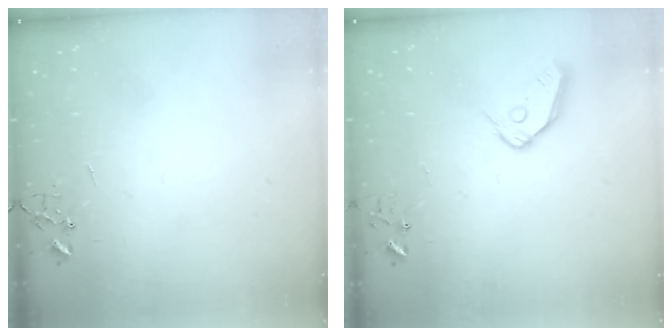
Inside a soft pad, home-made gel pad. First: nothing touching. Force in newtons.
{"total": 9.4, "press": 9.4, "slide": 0.7}